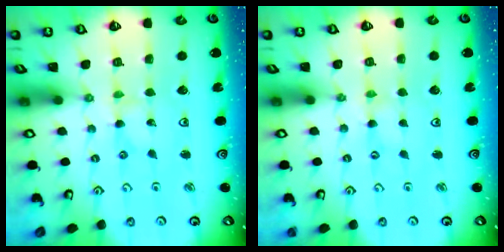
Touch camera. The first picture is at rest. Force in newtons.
{"total": 0.7, "press": 0.6, "slide": 0.1}